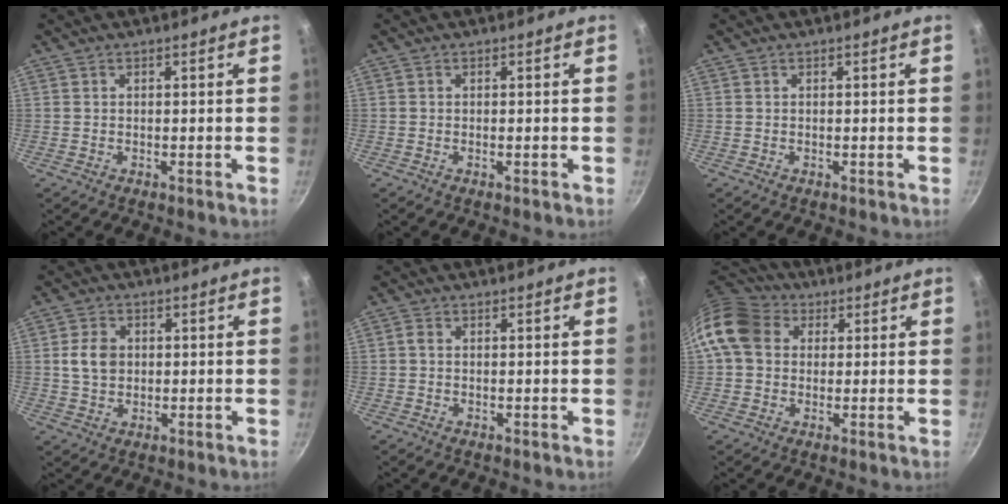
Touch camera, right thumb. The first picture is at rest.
{"total": 0.5, "force": [-0.2, 0.0, 0.5], "torque": [-0.007, 0.001, -0.003]}
{"total": 0.0}
{"total": 5.6, "force": [0.7, 4.3, 3.5], "torque": [-0.053, 0.004, 0.010]}
{"total": 0.9, "force": [0.1, 0.7, 0.6], "torque": [-0.010, 0.004, 0.001]}
{"total": 11.9, "force": [2.5, 9.8, 6.3], "torque": [-0.102, 0.023, 0.030]}